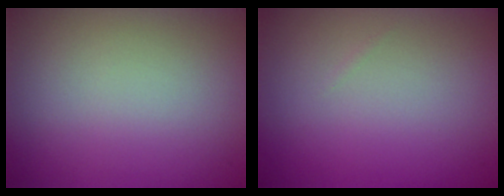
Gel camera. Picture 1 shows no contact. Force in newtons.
{"total": 0.0}